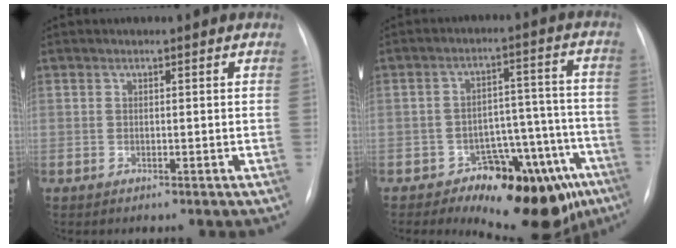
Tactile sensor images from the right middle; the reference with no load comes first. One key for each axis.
{"total": 15.1, "fx": -9.6, "fy": 6.9, "fz": 9.4, "tx": -0.079, "ty": 0.061, "tz": -0.127}